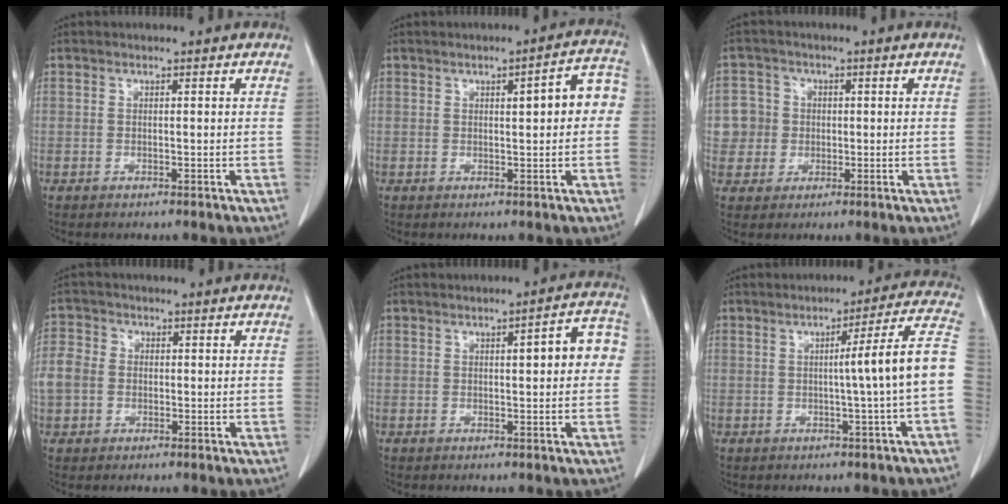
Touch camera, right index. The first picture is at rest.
{"total": 6.2, "force": [0.8, 1.3, 6.0], "torque": [-0.072, 0.023, 0.007]}
{"total": 5.2, "force": [0.2, 5.2, 0.3], "torque": [0.000, 0.017, 0.007]}
{"total": 5.2, "force": [-0.4, 4.6, 2.5], "torque": [-0.065, 0.018, -0.010]}
{"total": 6.7, "force": [1.0, 2.2, 6.2], "torque": [-0.067, 0.027, 0.008]}
{"total": 9.6, "force": [-0.8, -1.6, 9.5], "torque": [-0.120, 0.017, -0.014]}